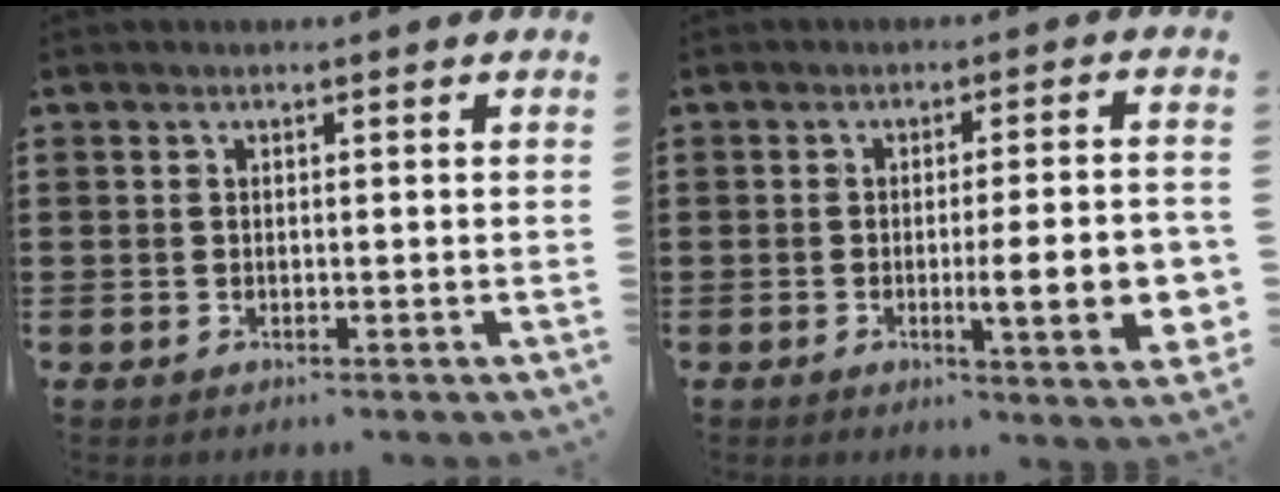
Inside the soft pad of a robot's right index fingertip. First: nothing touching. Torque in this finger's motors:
{"motor_torque": [1.05, -0.23, 0.33, 0.14]}